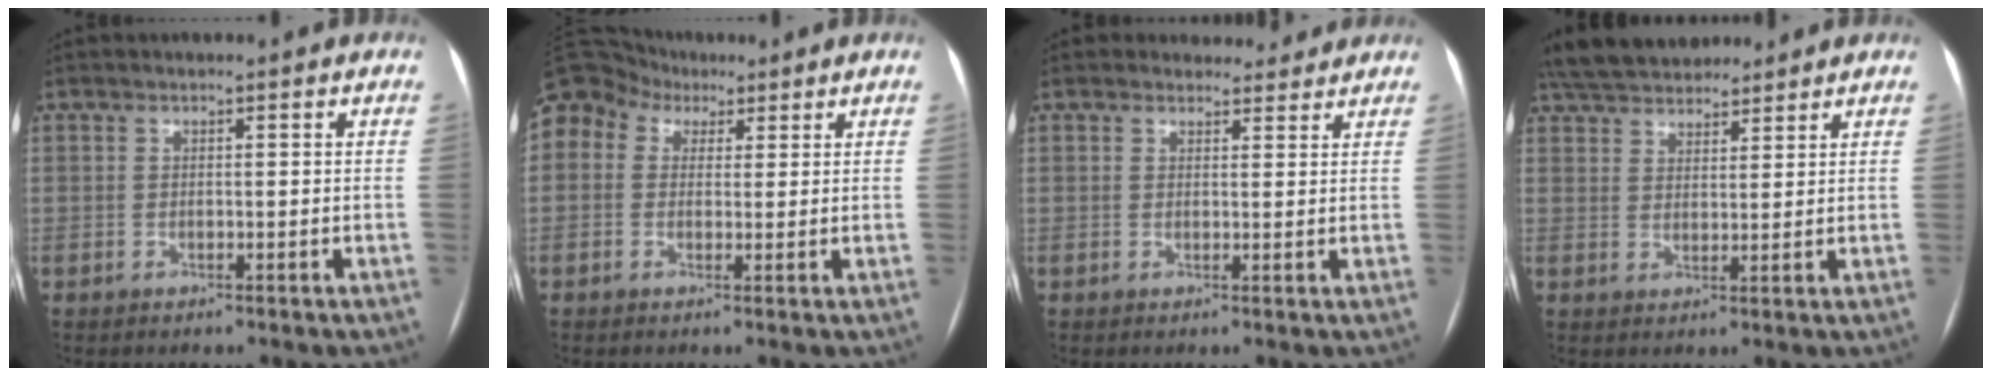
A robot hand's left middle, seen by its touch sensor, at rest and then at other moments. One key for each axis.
{"total": 14.7, "fx": 7.3, "fy": 11.5, "fz": 5.7, "tx": -0.171, "ty": 0.091, "tz": 0.138}
{"total": 3.5, "fx": 3.2, "fy": 1.5, "fz": -0.2, "tx": 0.008, "ty": 0.004, "tz": 0.032}
{"total": 12.3, "fx": 10.7, "fy": 4.3, "fz": 4.1, "tx": -0.073, "ty": 0.038, "tz": 0.176}